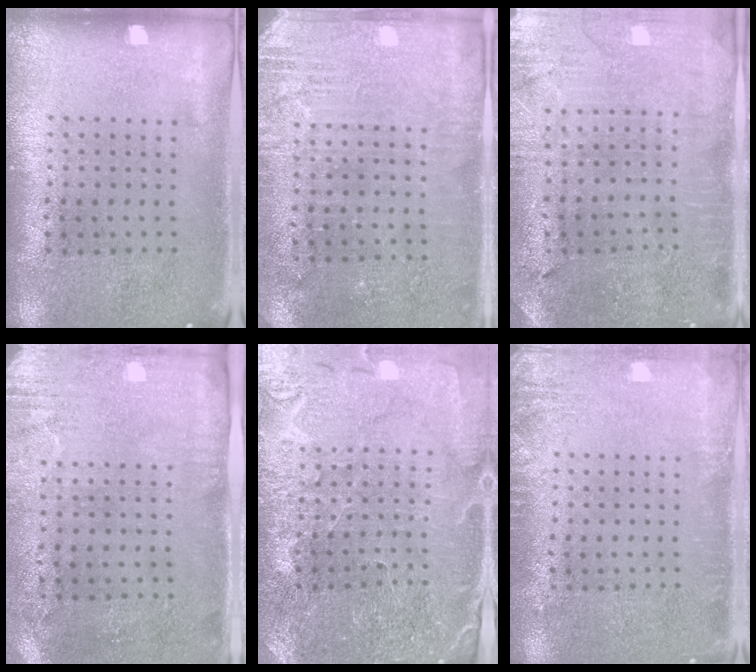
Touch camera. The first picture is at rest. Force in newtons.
{"total": 2.9, "press": 2.8, "slide": 0.6}
{"total": 0.7, "press": 0.6, "slide": 0.3}
{"total": 3.0, "press": 2.4, "slide": 1.8}
{"total": 1.5, "press": 1.5, "slide": 0.1}
{"total": 2.1, "press": 2.1, "slide": 0.4}